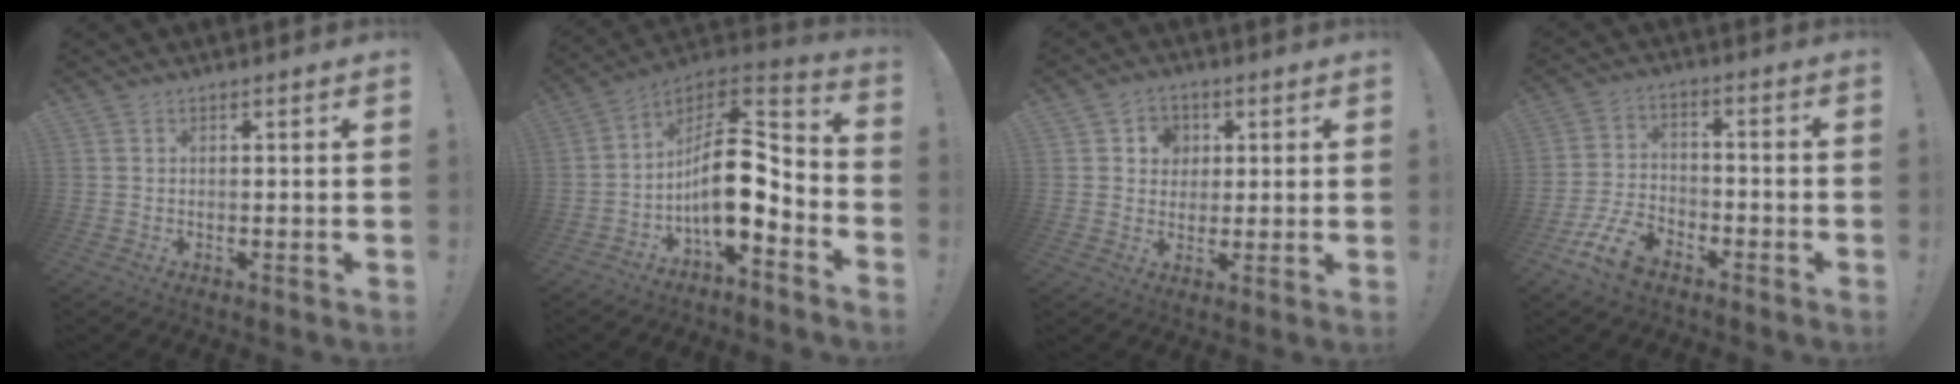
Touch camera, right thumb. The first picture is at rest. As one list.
[{"total": 16.4, "force": [-2.3, 8.0, 14.2], "torque": [-0.256, 0.008, -0.033]}, {"total": 5.9, "force": [1.5, 5.6, 1.5], "torque": [-0.025, -0.002, 0.029]}, {"total": 10.7, "force": [-6.9, 5.9, 5.6], "torque": [-0.122, 0.047, -0.123]}]